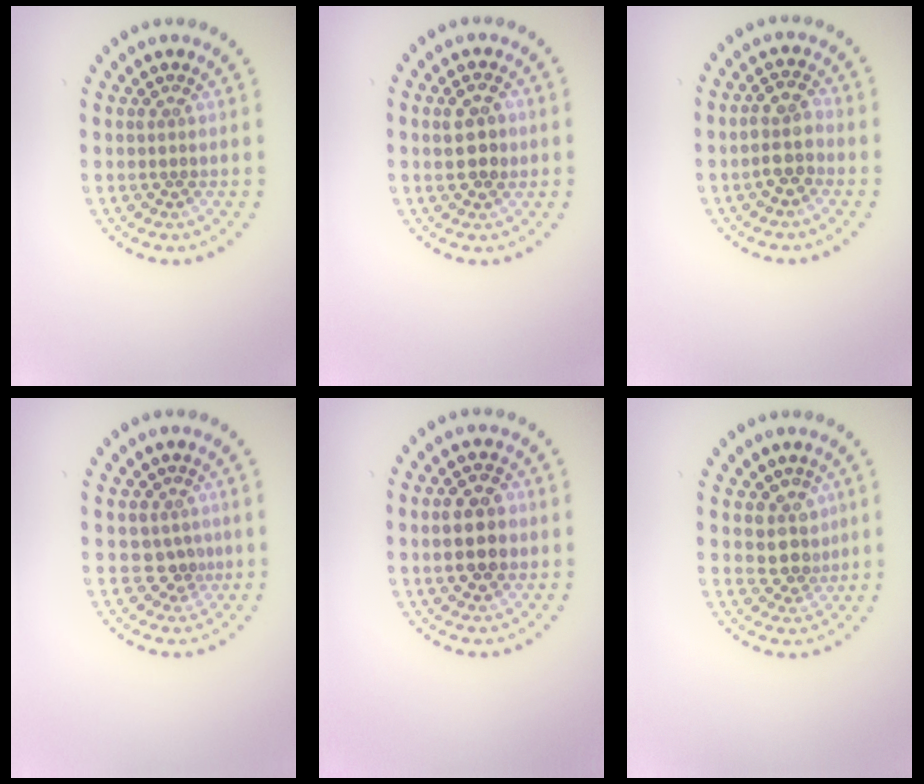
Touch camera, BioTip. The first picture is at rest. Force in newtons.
{"total": 2.9, "press": 2.9, "slide": 0.2}
{"total": 2.8, "press": 2.6, "slide": 1.0}
{"total": 2.0, "press": 1.5, "slide": 1.3}
{"total": 4.5, "press": 4.5, "slide": 0.1}
{"total": 2.9, "press": 2.4, "slide": 1.6}